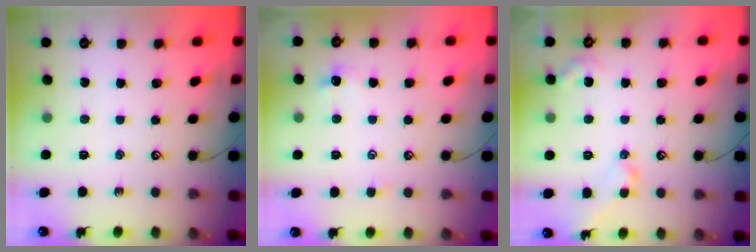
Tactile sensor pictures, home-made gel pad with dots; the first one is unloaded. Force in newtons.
{"total": 0.9, "press": 0.9, "slide": 0.2}
{"total": 3.5, "press": 3.4, "slide": 0.8}